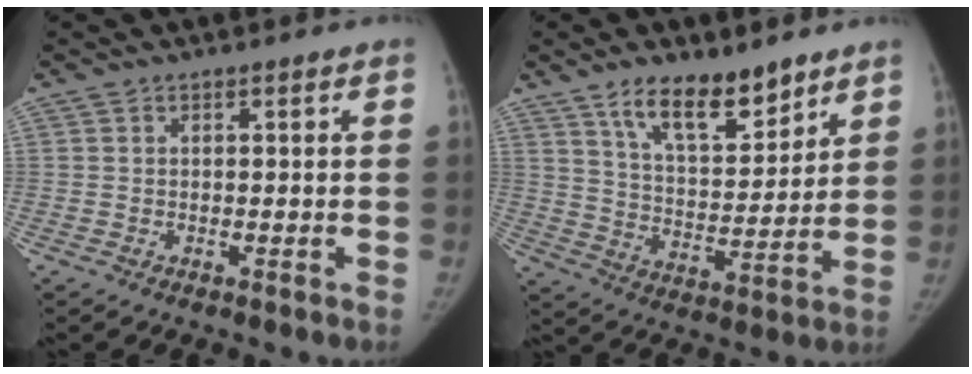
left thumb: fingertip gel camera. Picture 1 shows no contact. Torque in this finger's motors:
{"motor_torque": [0.12, 0.13, 1.02, -0.88, 0.08]}